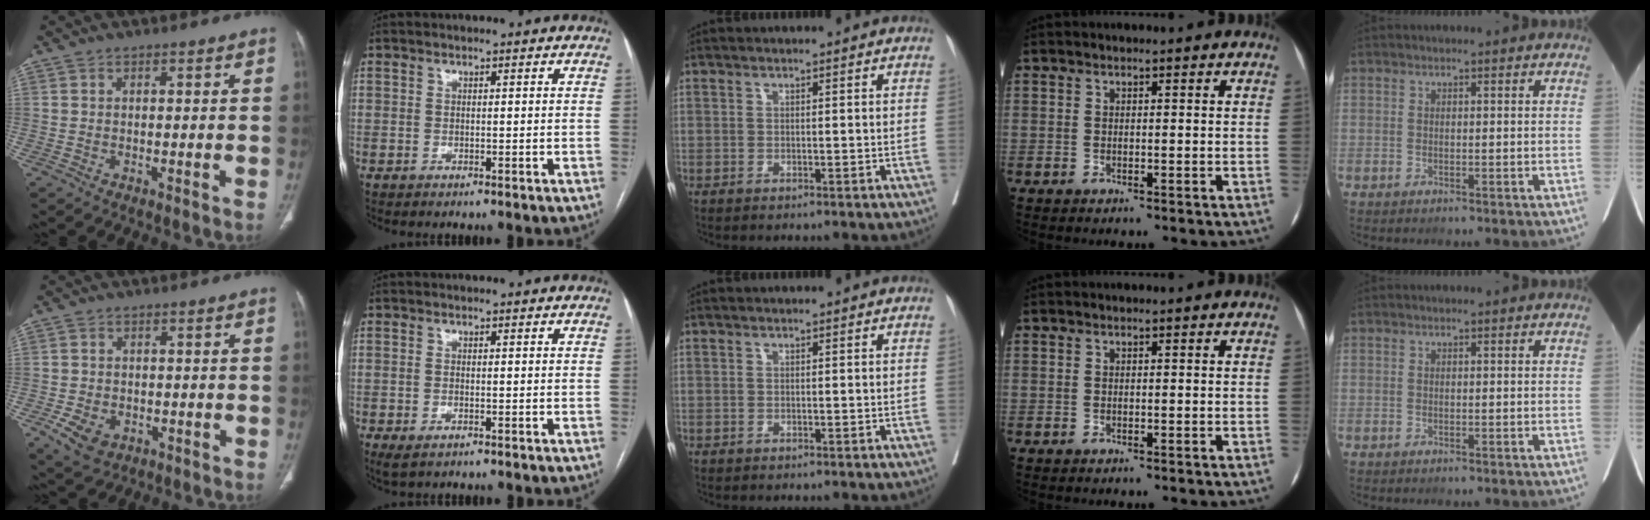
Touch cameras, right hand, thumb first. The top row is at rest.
{"thumb": {"total": 6.1, "force": [-2.6, 4.4, 3.4], "torque": [-0.061, 0.008, -0.035]}, "index": {"total": 2.5, "force": [-1.4, 1.0, 1.9], "torque": [-0.037, -0.006, -0.017]}}